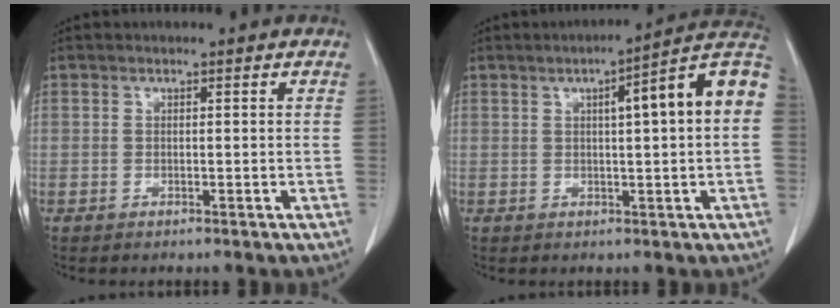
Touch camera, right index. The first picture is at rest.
{"total": 11.6, "force": [2.1, 0.6, 11.4], "torque": [-0.155, 0.027, 0.021]}